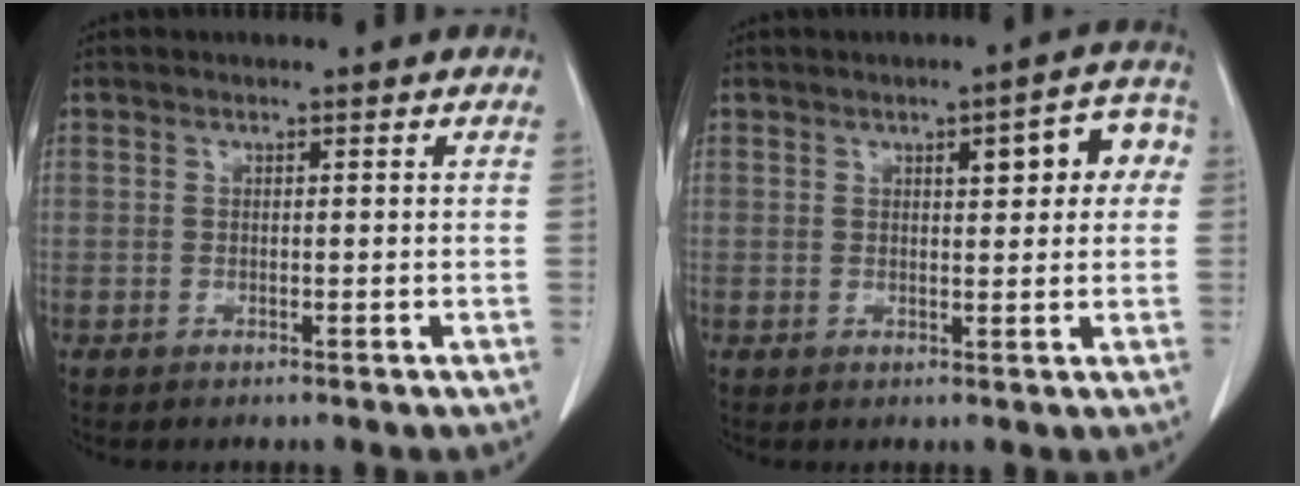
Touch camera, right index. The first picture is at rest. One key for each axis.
{"total": 7.1, "fx": 2.0, "fy": 2.2, "fz": 6.5, "tx": -0.072, "ty": 0.022, "tz": 0.020}